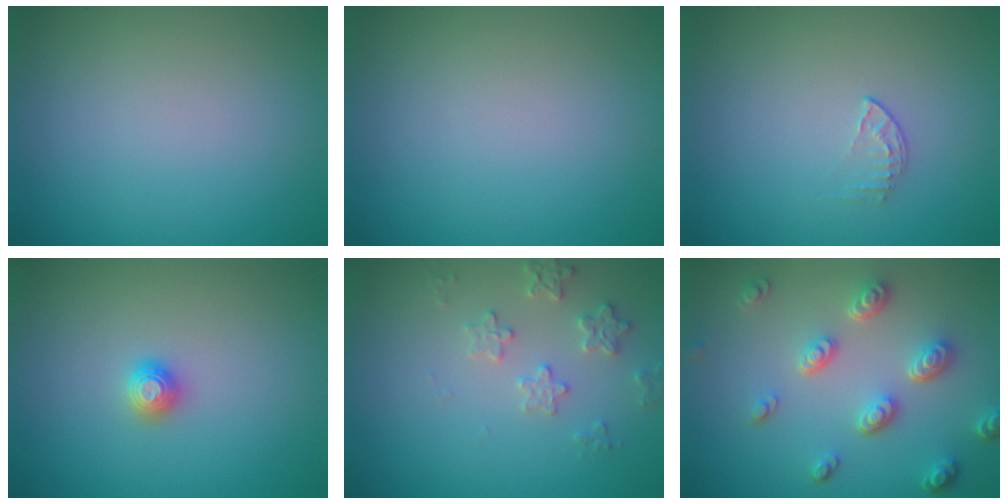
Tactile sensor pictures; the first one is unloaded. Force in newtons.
{"total": 0.0}
{"total": 0.8, "press": 0.6, "slide": 0.6}
{"total": 1.2, "press": 1.2, "slide": 0.1}
{"total": 2.5, "press": 2.4, "slide": 0.6}
{"total": 4.6, "press": 3.5, "slide": 3.0}